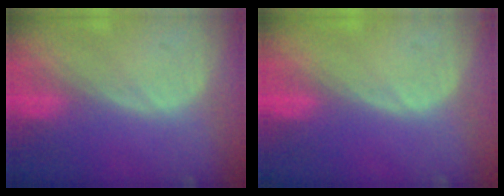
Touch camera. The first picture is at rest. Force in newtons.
{"total": 0.0}